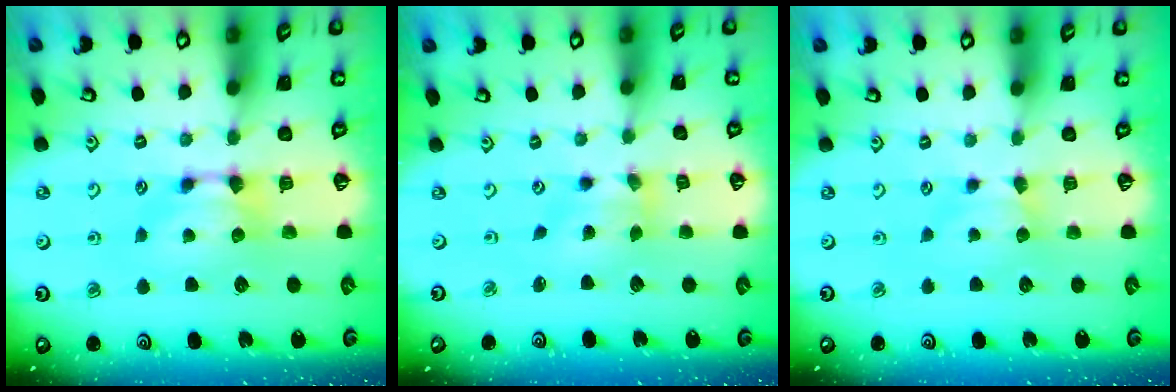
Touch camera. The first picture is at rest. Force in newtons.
{"total": 1.8, "press": 1.3, "slide": 1.3}
{"total": 2.0, "press": 2.0, "slide": 0.5}